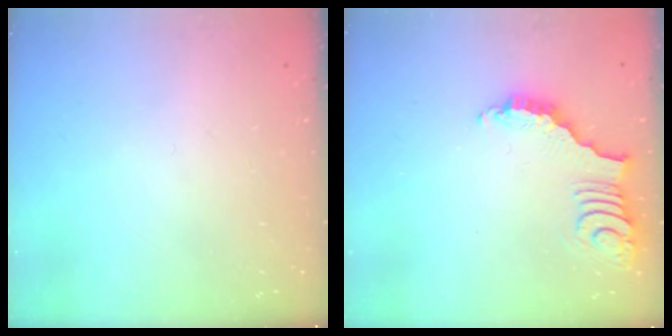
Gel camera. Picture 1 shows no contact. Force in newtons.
{"total": 3.9, "press": 3.9, "slide": 0.5}